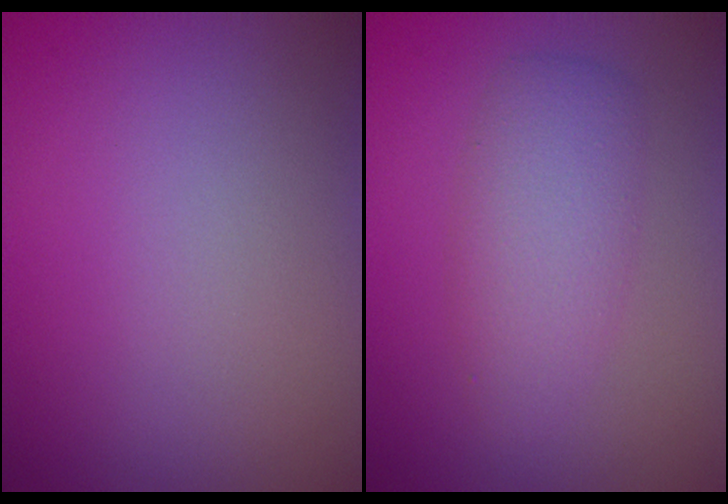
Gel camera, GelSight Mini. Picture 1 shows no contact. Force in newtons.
{"total": 2.9, "press": 2.9, "slide": 0.2}